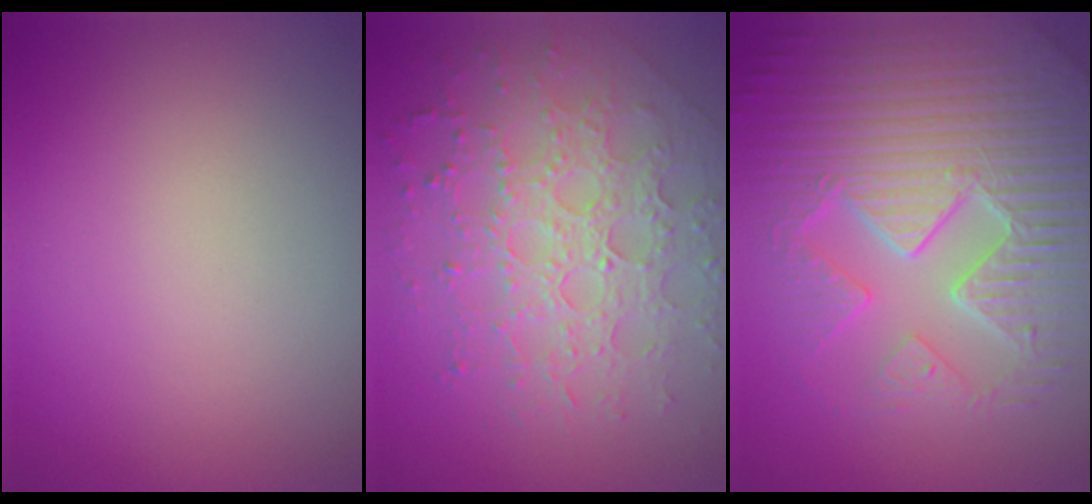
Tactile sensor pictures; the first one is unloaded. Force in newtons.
{"total": 7.2, "press": 5.2, "slide": 5.0}
{"total": 9.7, "press": 6.9, "slide": 6.8}